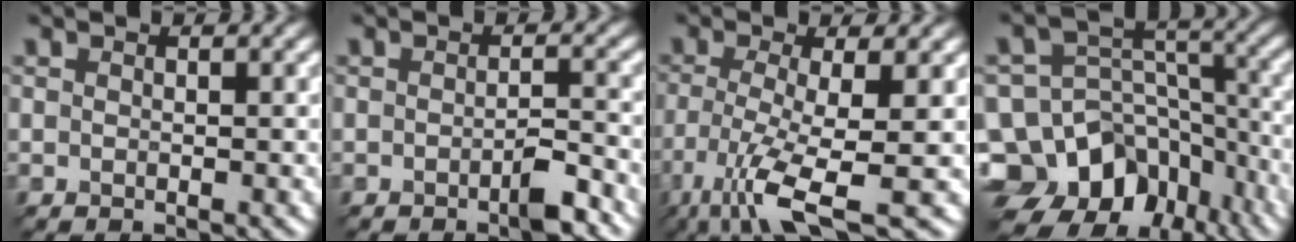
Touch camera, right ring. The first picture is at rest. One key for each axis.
{"total": 2.3, "fx": -1.9, "fy": -0.3, "fz": 1.1, "tx": -0.029, "ty": 0.004, "tz": -0.023}
{"total": 7.1, "fx": -4.4, "fy": 0.9, "fz": 5.5, "tx": -0.127, "ty": -0.004, "tz": -0.067}
{"total": 13.7, "fx": -9.6, "fy": 9.0, "fz": 3.5, "tx": -0.104, "ty": 0.007, "tz": -0.125}